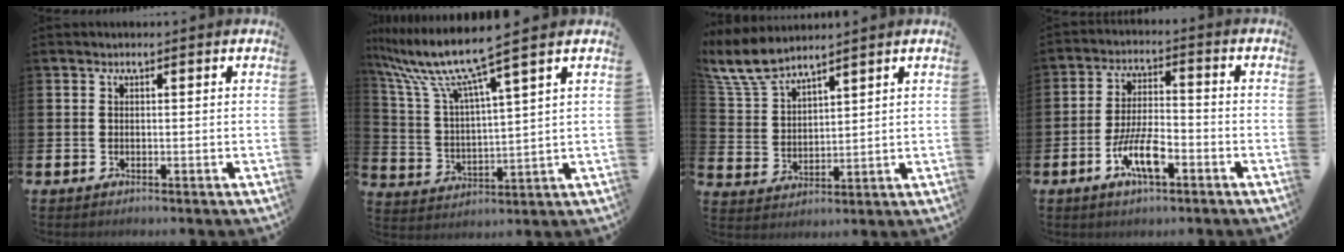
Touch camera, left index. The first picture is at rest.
{"total": 9.4, "force": [7.9, 0.2, 5.2], "torque": [-0.135, -0.043, 0.132]}
{"total": 7.2, "force": [6.6, 1.3, 2.5], "torque": [-0.075, -0.026, 0.123]}
{"total": 7.1, "force": [-3.0, 2.5, 5.9], "torque": [-0.109, -0.001, -0.057]}